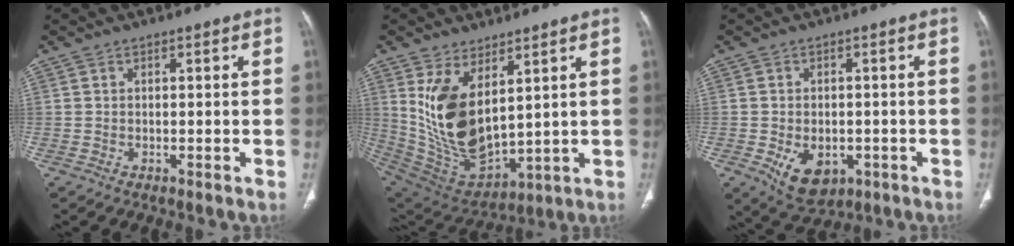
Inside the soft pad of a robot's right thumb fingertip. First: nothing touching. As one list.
[{"total": 15.9, "force": [5.4, 8.0, 12.7], "torque": [-0.230, -0.033, 0.135]}, {"total": 8.2, "force": [-2.6, 5.5, 5.5], "torque": [-0.072, 0.002, -0.025]}]